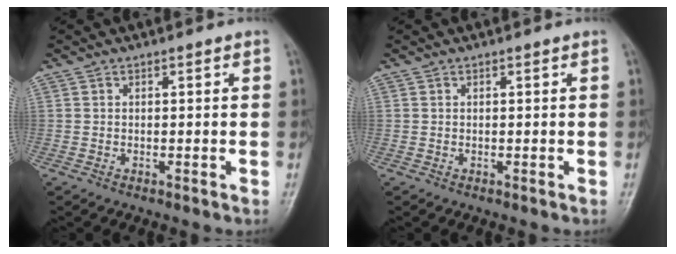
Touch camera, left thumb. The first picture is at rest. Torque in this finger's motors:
{"motor_torque": [-0.05, 0.03, -0.08, -0.11, 0.00]}